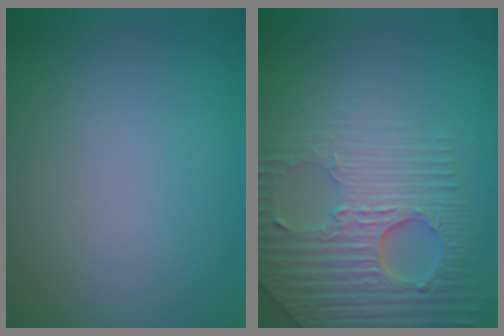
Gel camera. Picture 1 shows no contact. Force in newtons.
{"total": 7.1, "press": 5.7, "slide": 4.2}